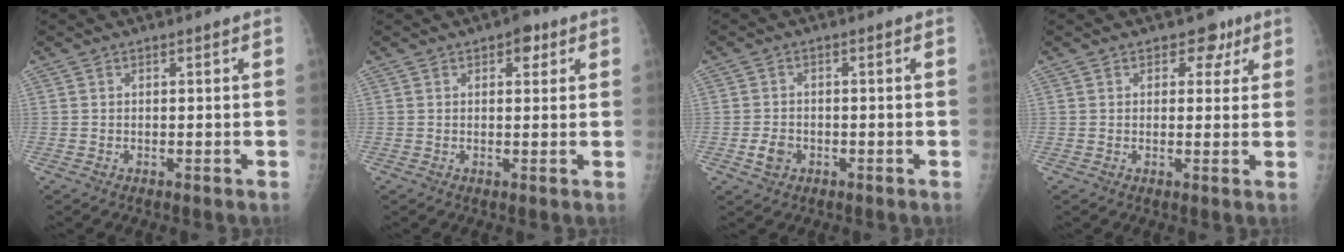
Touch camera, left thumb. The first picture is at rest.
{"total": 3.3, "force": [1.7, 1.9, 2.2], "torque": [-0.012, -0.002, 0.017]}
{"total": 3.2, "force": [-1.2, 2.5, 1.7], "torque": [-0.026, 0.006, -0.019]}
{"total": 4.7, "force": [2.4, 3.3, 2.2], "torque": [0.005, -0.007, 0.028]}